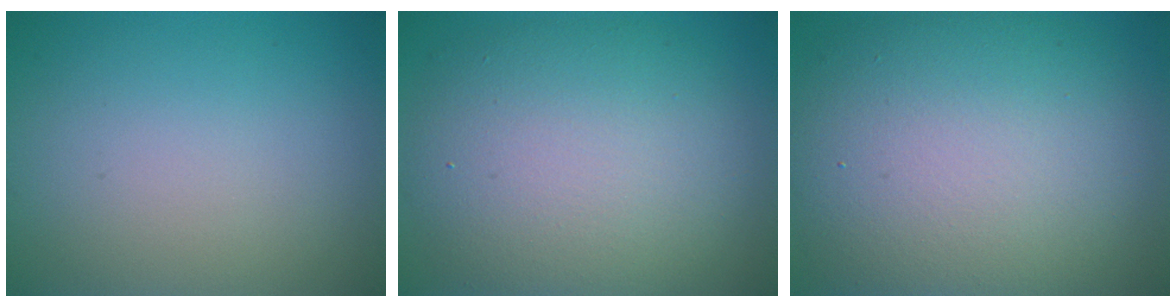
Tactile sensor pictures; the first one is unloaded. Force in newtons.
{"total": 9.9, "press": 9.9, "slide": 0.7}
{"total": 12.9, "press": 12.9, "slide": 1.0}